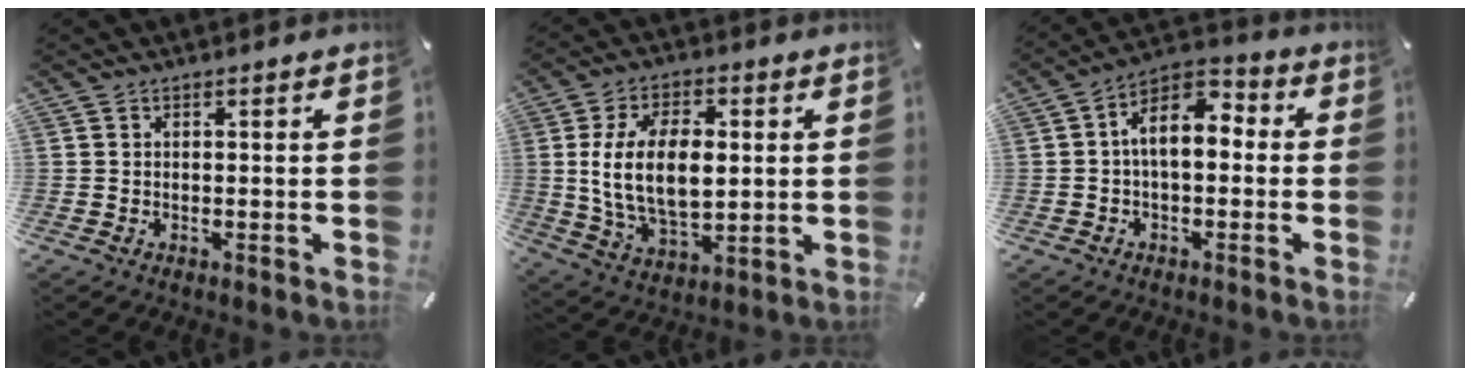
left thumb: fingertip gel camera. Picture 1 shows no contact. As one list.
[{"total": 15.4, "force": [1.6, 9.2, 12.2], "torque": [-0.262, 0.003, 0.027]}, {"total": 8.5, "force": [0.5, 5.1, 6.8], "torque": [-0.129, 0.001, 0.006]}]